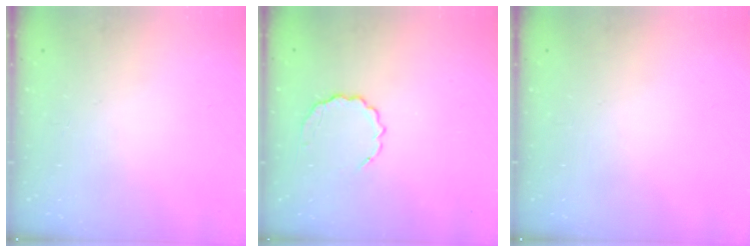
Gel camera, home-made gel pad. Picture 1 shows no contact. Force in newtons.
{"total": 5.4, "press": 5.2, "slide": 1.5}
{"total": 0.0}